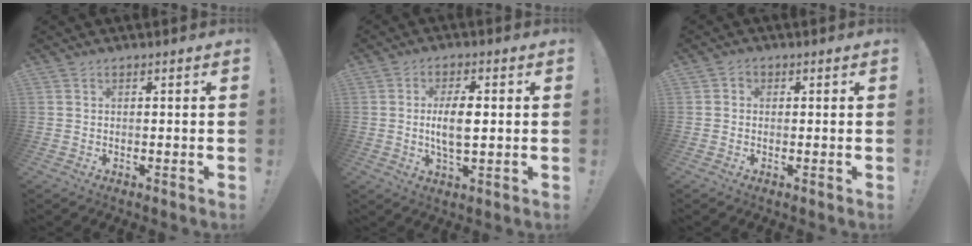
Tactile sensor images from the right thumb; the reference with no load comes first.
{"total": 8.3, "force": [0.3, 3.2, 7.7], "torque": [-0.143, -0.005, -0.003]}
{"total": 1.5, "force": [-0.4, 1.3, 0.7], "torque": [-0.012, 0.005, -0.009]}